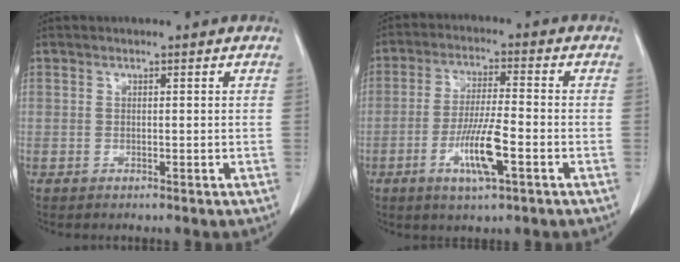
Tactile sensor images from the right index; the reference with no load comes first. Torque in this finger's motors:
{"motor_torque": [1.54, -0.21, 0.45, 0.10]}